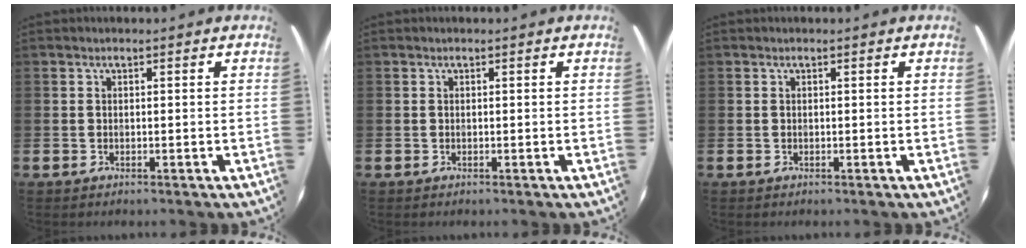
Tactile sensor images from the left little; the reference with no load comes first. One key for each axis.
{"total": 0.0}
{"total": 0.0}